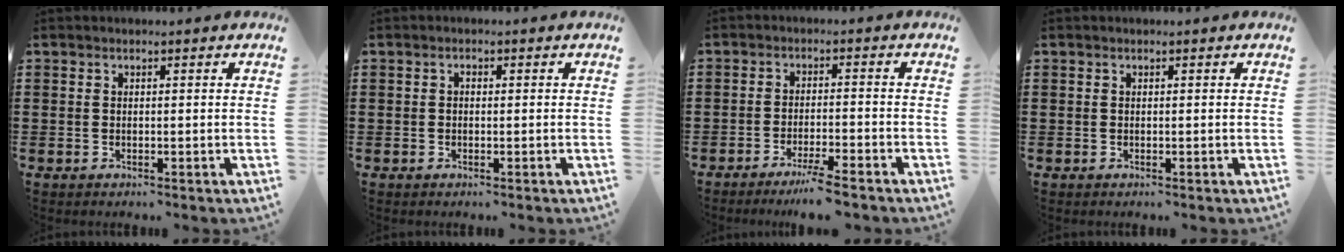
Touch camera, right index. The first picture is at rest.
{"total": 0.6, "force": [-0.3, 0.4, 0.4], "torque": [-0.010, -0.002, -0.005]}
{"total": 4.3, "force": [-3.6, -0.4, 2.2], "torque": [-0.043, -0.013, -0.067]}
{"total": 0.0}